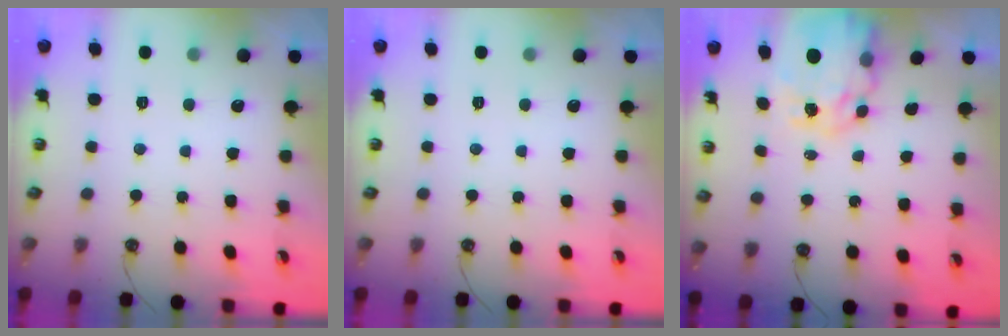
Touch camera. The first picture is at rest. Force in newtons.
{"total": 0.0}
{"total": 9.9, "press": 9.9, "slide": 0.8}